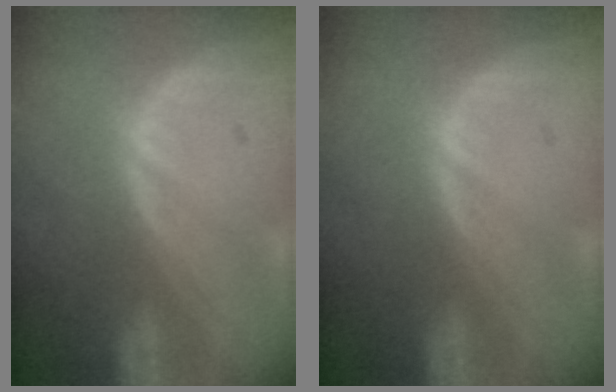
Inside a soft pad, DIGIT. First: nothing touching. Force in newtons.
{"total": 0.0}